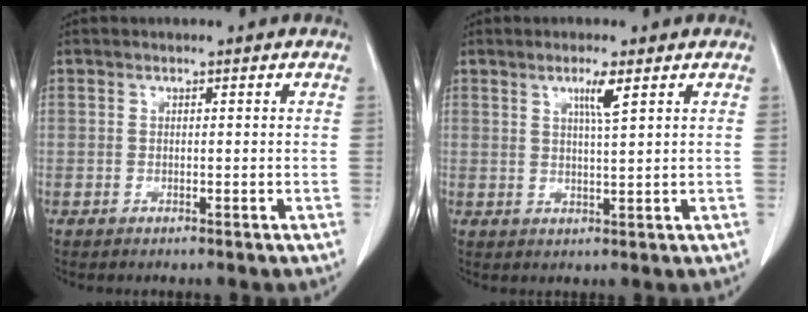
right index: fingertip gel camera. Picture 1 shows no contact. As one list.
[{"total": 3.3, "force": [1.7, -0.3, 2.9], "torque": [-0.054, -0.005, 0.031]}]